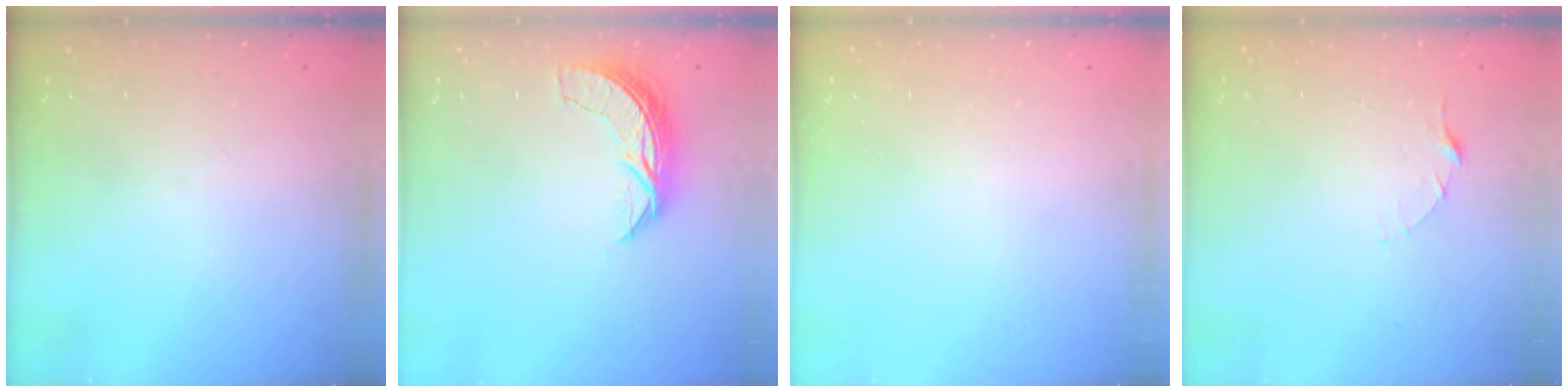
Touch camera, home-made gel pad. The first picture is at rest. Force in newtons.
{"total": 7.4, "press": 7.3, "slide": 0.5}
{"total": 0.0}
{"total": 2.5, "press": 2.5, "slide": 0.3}